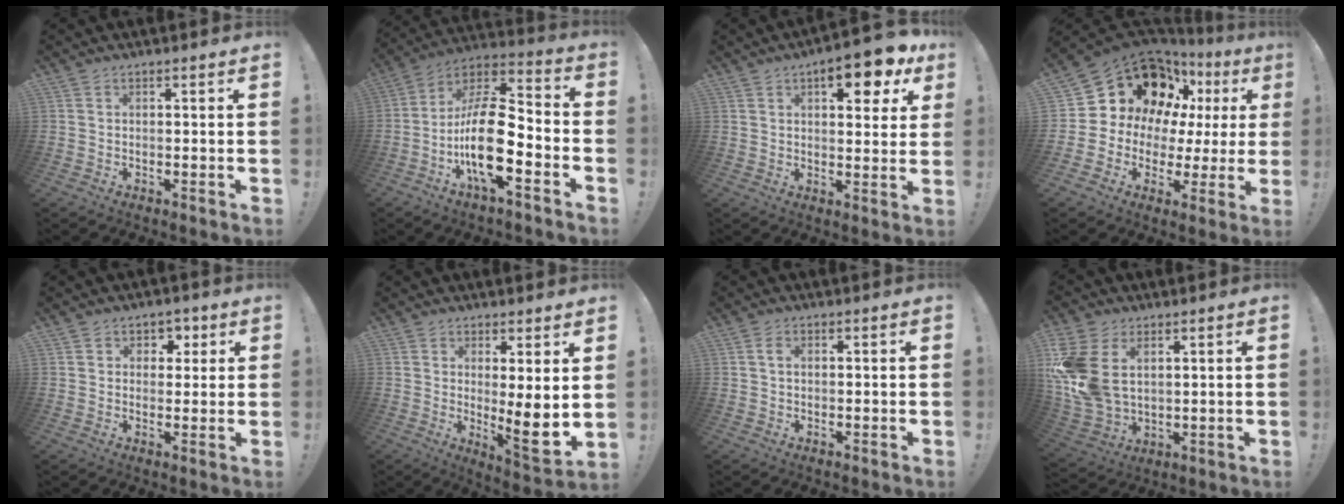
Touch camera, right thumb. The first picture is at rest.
{"total": 20.2, "force": [-6.1, 8.2, 17.3], "torque": [-0.332, 0.035, -0.097]}
{"total": 11.3, "force": [5.7, 4.2, 8.8], "torque": [-0.104, -0.030, 0.088]}
{"total": 16.7, "force": [10.5, 10.2, 8.1], "torque": [-0.126, -0.081, 0.206]}
{"total": 4.5, "force": [1.5, 4.0, 1.2], "torque": [-0.009, -0.003, 0.027]}
{"total": 8.8, "force": [1.2, 1.1, 8.6], "torque": [-0.102, -0.044, 0.019]}
{"total": 2.0, "force": [0.6, 1.1, 1.6], "torque": [-0.032, 0.005, 0.010]}
{"total": 16.1, "force": [4.1, 11.6, 10.4], "torque": [-0.210, -0.016, 0.081]}